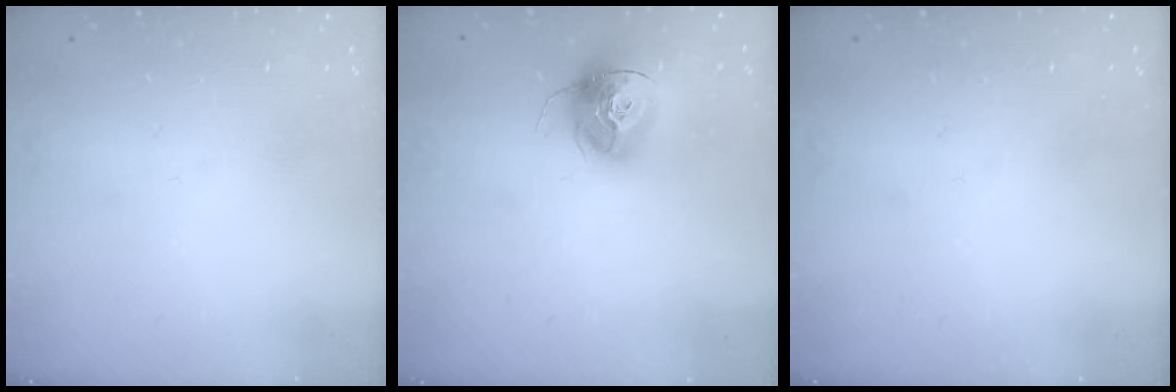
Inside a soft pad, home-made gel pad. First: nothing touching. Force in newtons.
{"total": 14.6, "press": 14.5, "slide": 1.4}
{"total": 0.0}